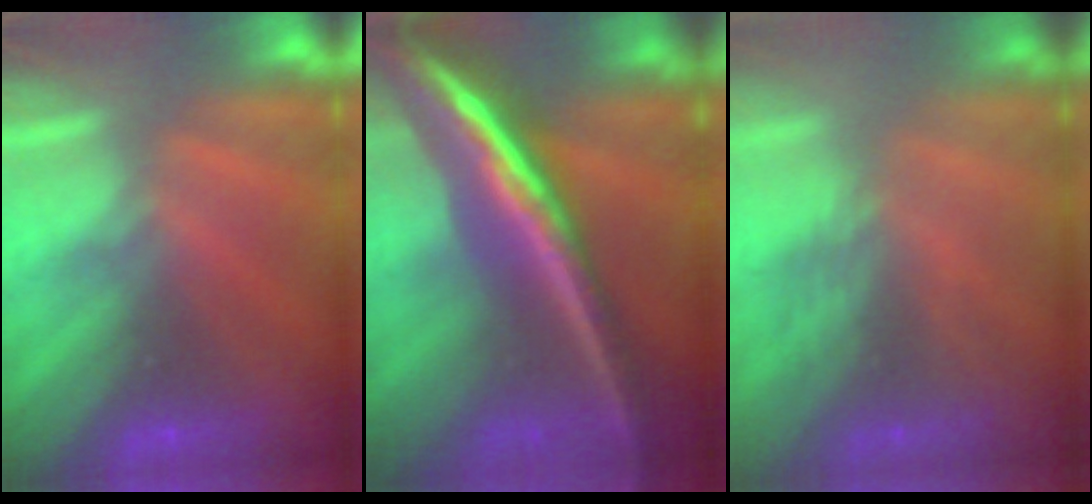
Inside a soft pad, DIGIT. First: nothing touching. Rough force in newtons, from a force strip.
{"total": 5.8}
{"total": 3.0}